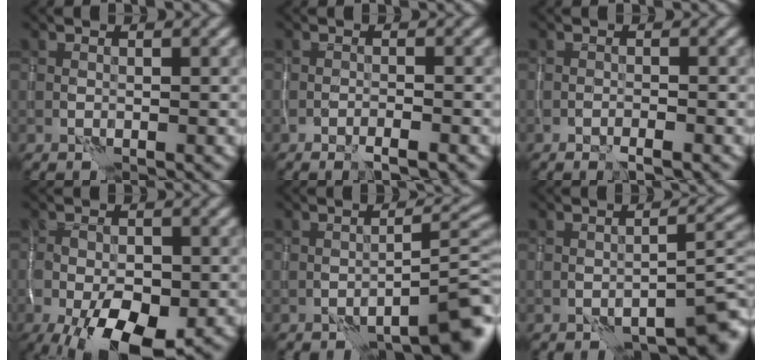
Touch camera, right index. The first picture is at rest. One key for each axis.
{"total": 0.9, "fx": -0.6, "fy": 0.1, "fz": 0.7, "tx": -0.003, "ty": 0.003, "tz": -0.015}
{"total": 0.6, "fx": -0.4, "fy": 0.0, "fz": 0.4, "tx": -0.001, "ty": 0.003, "tz": -0.009}
{"total": 9.3, "fx": -3.9, "fy": 4.5, "fz": 7.1, "tx": -0.123, "ty": -0.019, "tz": -0.062}
{"total": 6.3, "fx": -4.2, "fy": 1.5, "fz": 4.5, "tx": -0.043, "ty": 0.015, "tz": -0.060}
{"total": 5.1, "fx": -3.6, "fy": 1.5, "fz": 3.4, "tx": -0.034, "ty": 0.005, "tz": -0.049}